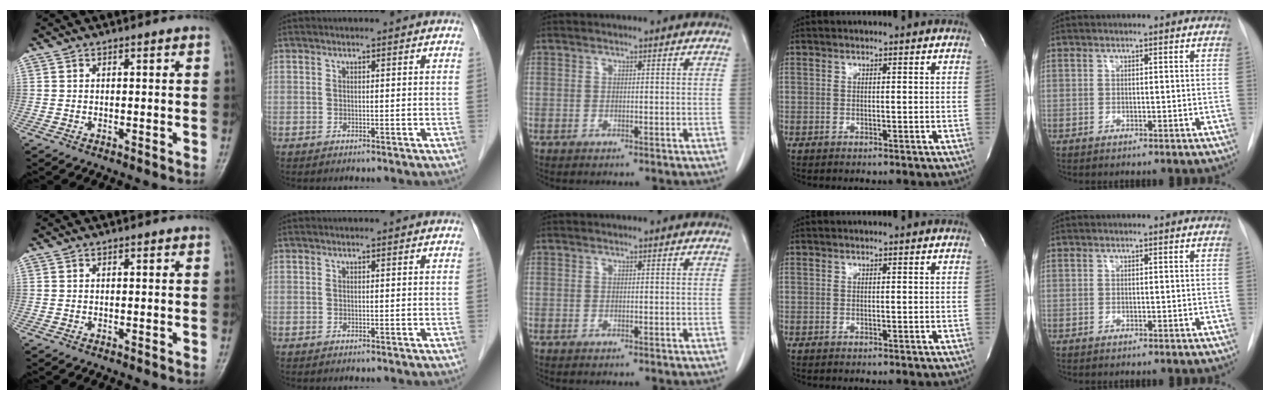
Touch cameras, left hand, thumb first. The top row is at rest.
{}